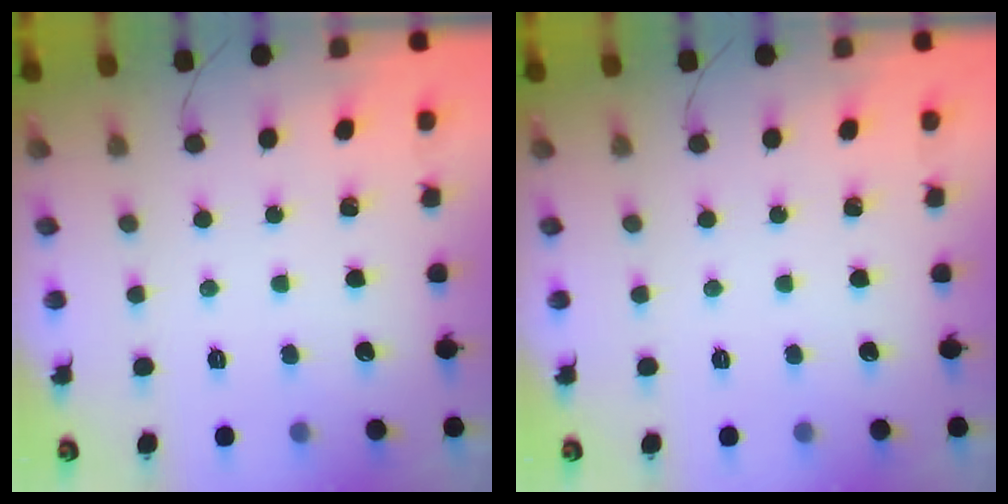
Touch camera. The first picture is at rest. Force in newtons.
{"total": 0.0}